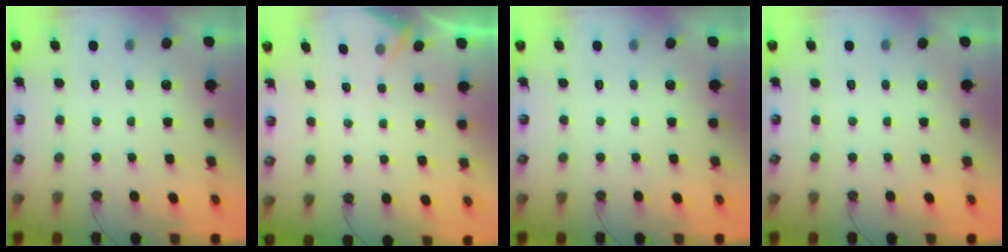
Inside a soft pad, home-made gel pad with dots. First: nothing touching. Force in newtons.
{"total": 5.1, "press": 5.1, "slide": 0.5}
{"total": 0.0}
{"total": 0.0}